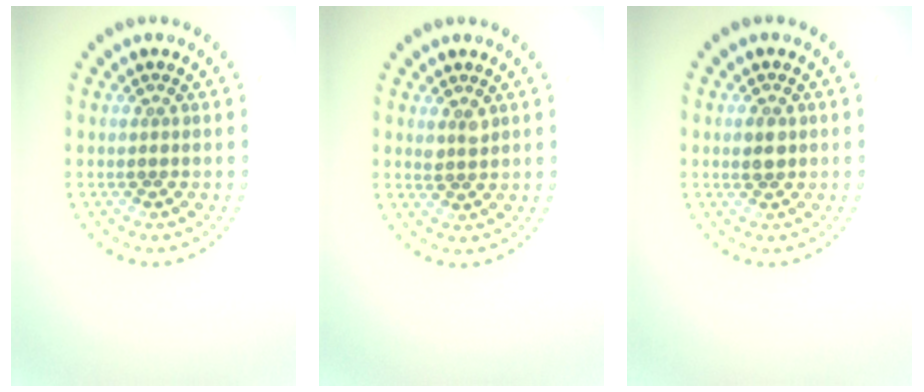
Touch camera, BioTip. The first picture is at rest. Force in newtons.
{"total": 1.1, "press": 1.1, "slide": 0.3}
{"total": 1.5, "press": 1.5, "slide": 0.3}